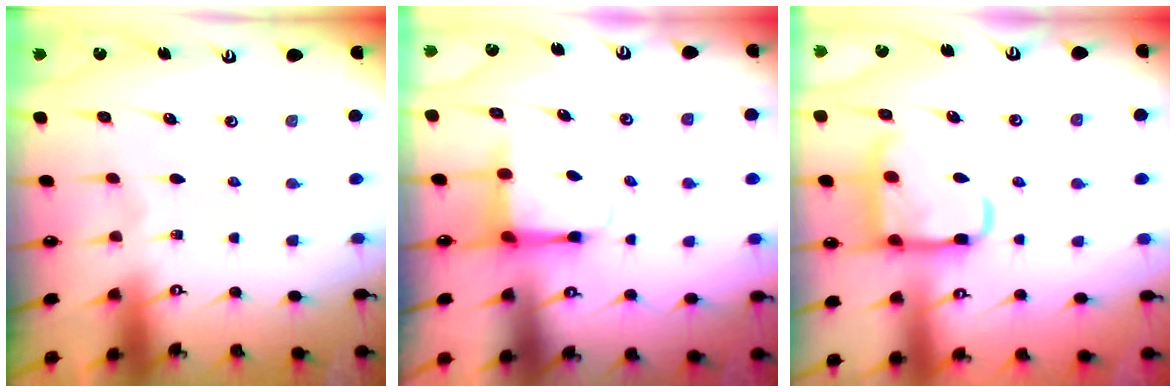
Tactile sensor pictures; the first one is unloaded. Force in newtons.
{"total": 4.2, "press": 4.1, "slide": 1.1}
{"total": 14.2, "press": 14.2, "slide": 1.4}